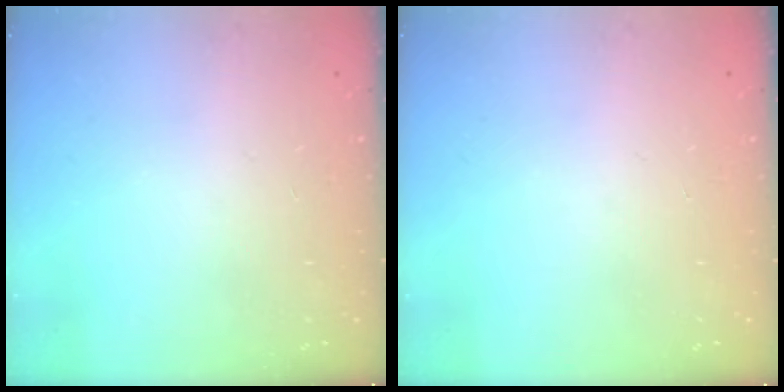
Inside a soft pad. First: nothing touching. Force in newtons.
{"total": 0.0}